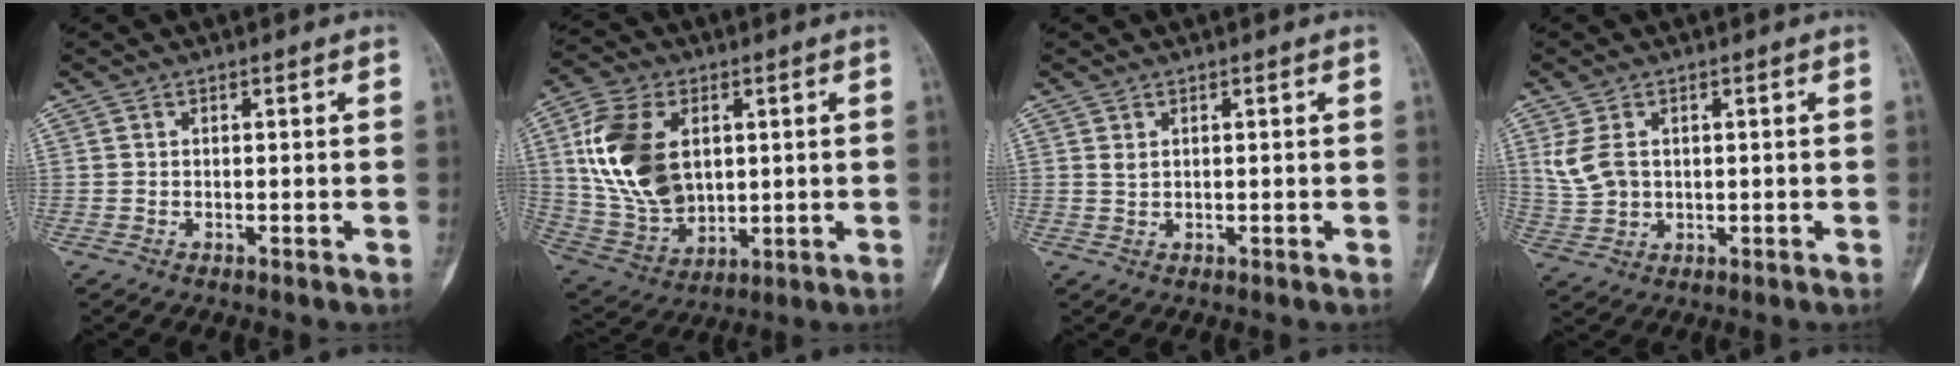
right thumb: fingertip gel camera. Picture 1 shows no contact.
{"total": 17.8, "force": [3.7, 11.8, 12.8], "torque": [-0.237, -0.009, 0.083]}
{"total": 1.0, "force": [0.4, 0.6, 0.6], "torque": [-0.004, -0.002, 0.010]}
{"total": 5.5, "force": [1.2, 3.9, 3.7], "torque": [-0.074, 0.000, 0.033]}